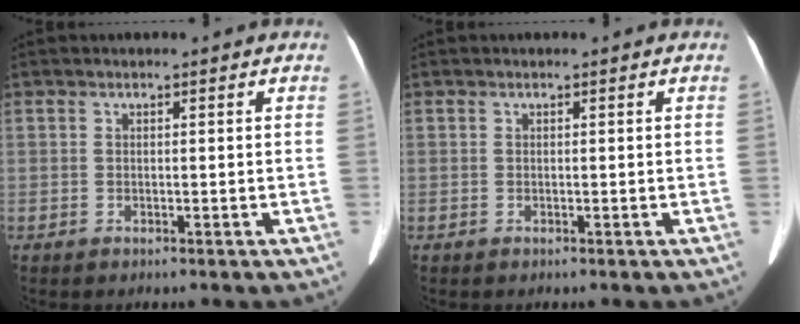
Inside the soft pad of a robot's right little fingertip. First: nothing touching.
{"total": 0.0}